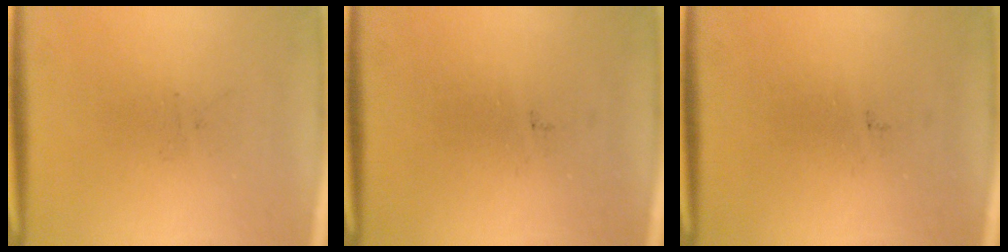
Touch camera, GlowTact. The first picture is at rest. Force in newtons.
{"total": 0.0}
{"total": 0.0}